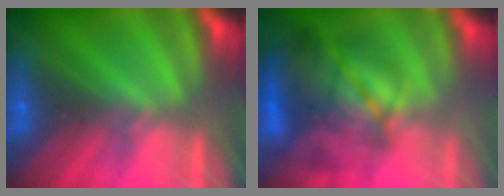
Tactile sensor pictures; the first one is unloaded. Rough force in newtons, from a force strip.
{"total": 7.8}